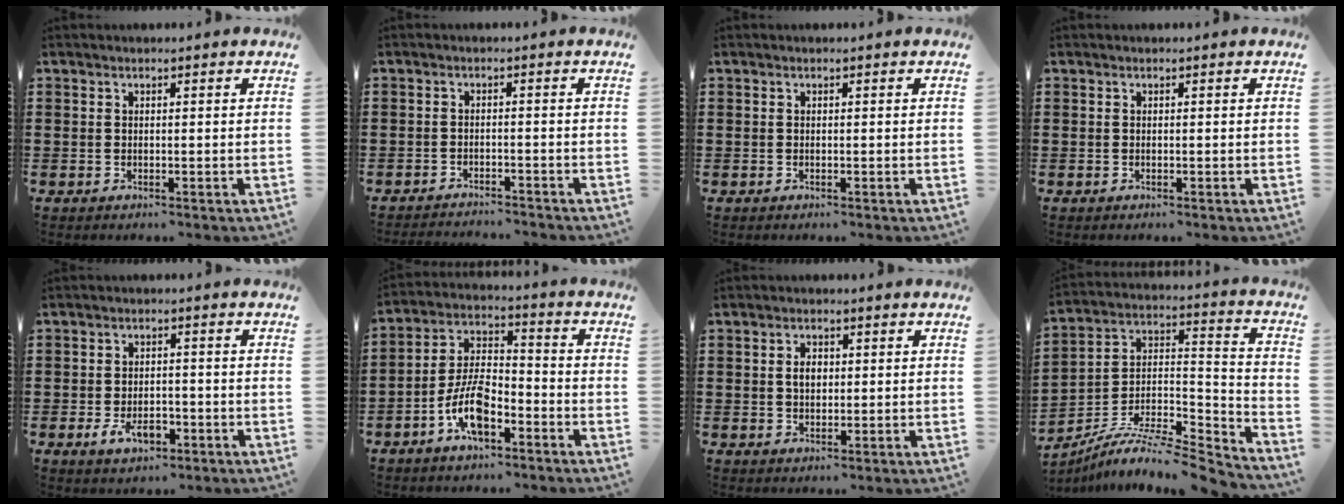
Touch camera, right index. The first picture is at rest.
{"total": 2.2, "force": [-2.2, 0.0, -0.2], "torque": [-0.002, 0.002, -0.049]}
{"total": 0.0}
{"total": 0.0}
{"total": 4.0, "force": [-1.9, 2.2, 2.8], "torque": [-0.062, -0.002, -0.037]}
{"total": 8.4, "force": [-4.4, 3.6, 6.2], "torque": [-0.143, 0.002, -0.084]}
{"total": 2.6, "force": [0.3, 1.7, 2.0], "torque": [-0.041, 0.008, 0.004]}
{"total": 8.4, "force": [-7.1, 2.2, 3.8], "torque": [-0.079, 0.002, -0.145]}